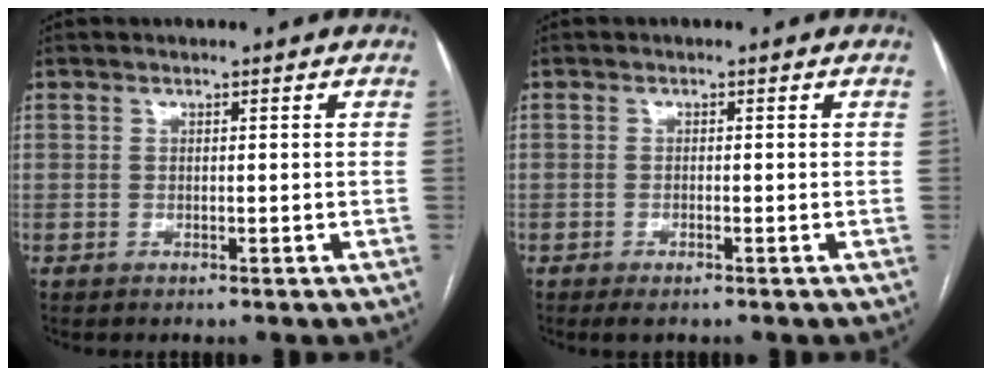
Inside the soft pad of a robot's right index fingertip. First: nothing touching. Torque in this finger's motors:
{"motor_torque": [0.25, -0.08, 0.07, 0.01]}